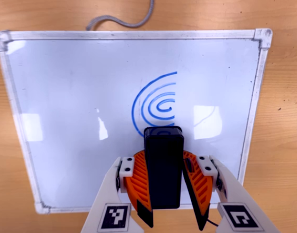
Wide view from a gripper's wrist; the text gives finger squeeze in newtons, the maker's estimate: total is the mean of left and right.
{"total": 8.3, "left": 8.5, "right": 8.1}